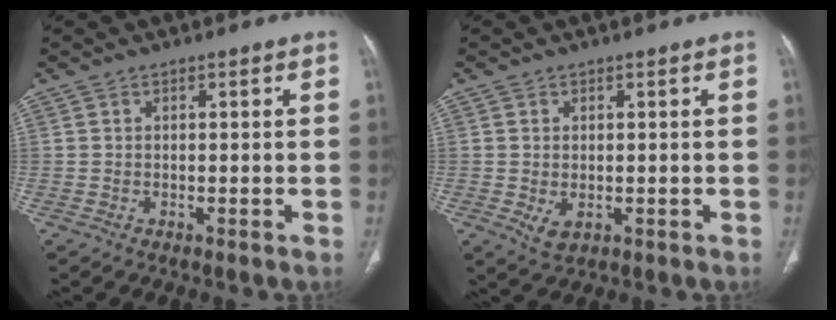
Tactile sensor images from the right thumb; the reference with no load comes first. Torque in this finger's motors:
{"motor_torque": [-0.10, 0.06, 0.19, 0.43, 0.12]}